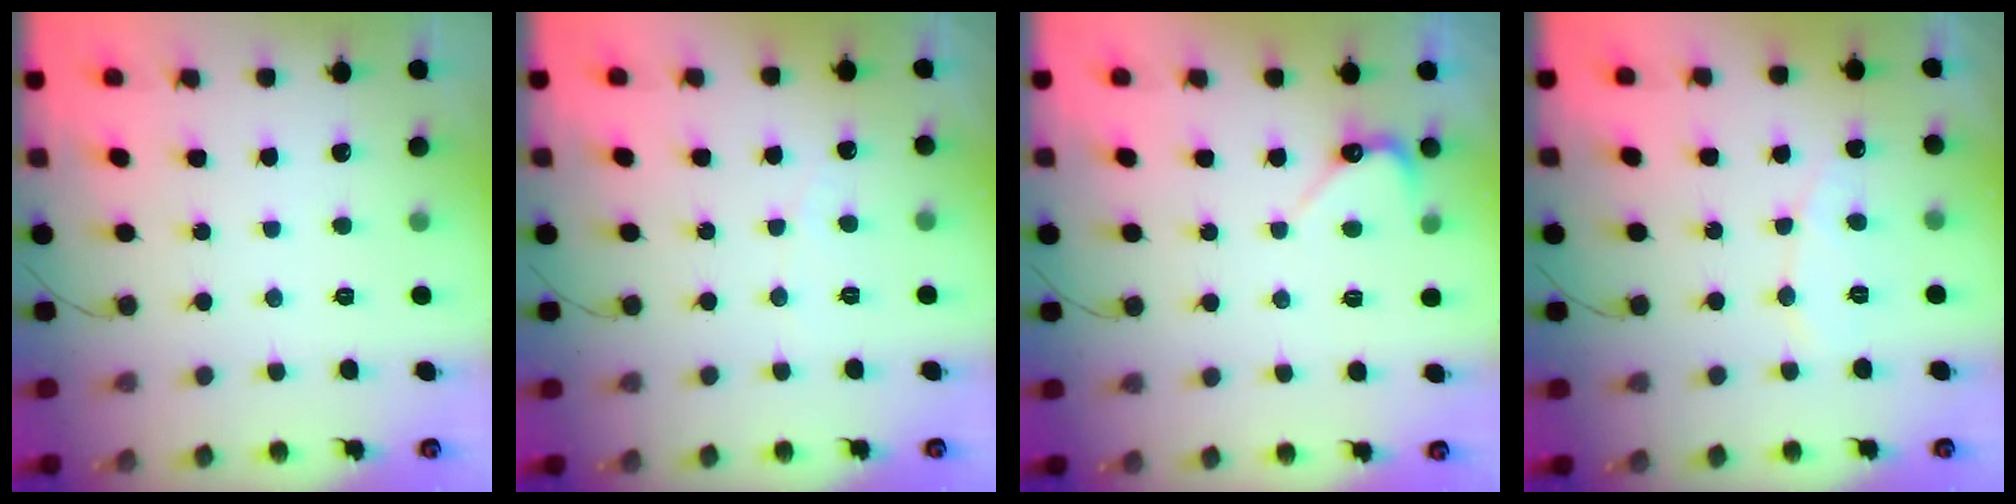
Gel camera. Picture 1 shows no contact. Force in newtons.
{"total": 1.9, "press": 1.9, "slide": 0.2}
{"total": 3.4, "press": 3.4, "slide": 0.3}
{"total": 5.8, "press": 5.8, "slide": 0.2}